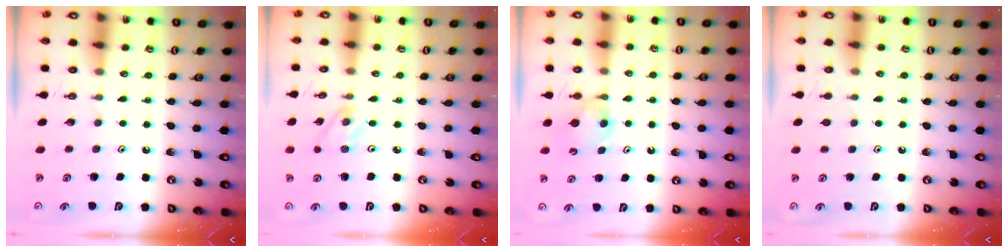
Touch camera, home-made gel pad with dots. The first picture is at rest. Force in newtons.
{"total": 2.8, "press": 2.7, "slide": 0.4}
{"total": 4.5, "press": 4.5, "slide": 0.6}
{"total": 0.8, "press": 0.7, "slide": 0.3}